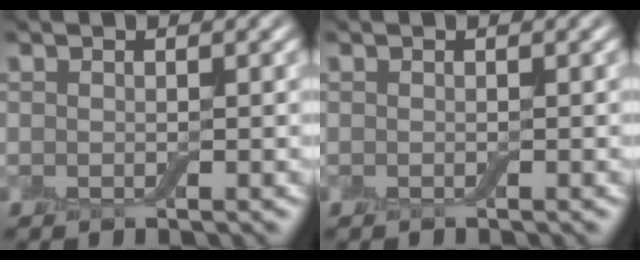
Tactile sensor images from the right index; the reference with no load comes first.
{"total": 0.0}